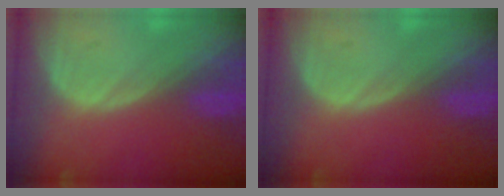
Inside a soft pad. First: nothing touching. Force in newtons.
{"total": 0.0}